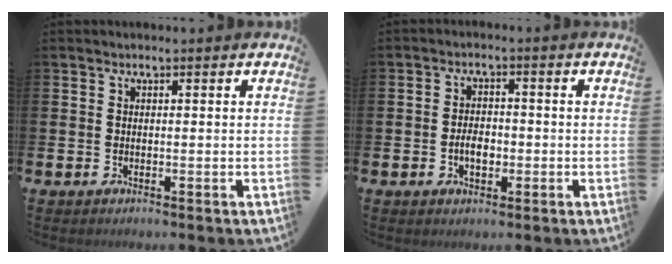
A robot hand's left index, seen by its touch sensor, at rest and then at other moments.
{"total": 3.2, "force": [-0.8, 1.9, 2.4], "torque": [-0.028, -0.004, -0.019]}